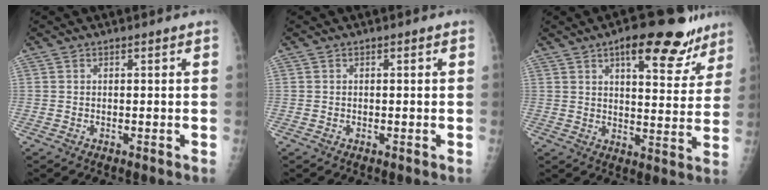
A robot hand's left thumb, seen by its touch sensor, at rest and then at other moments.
{"total": 0.0}
{"total": 15.6, "force": [9.8, 6.2, 10.4], "torque": [-0.084, -0.037, 0.133]}